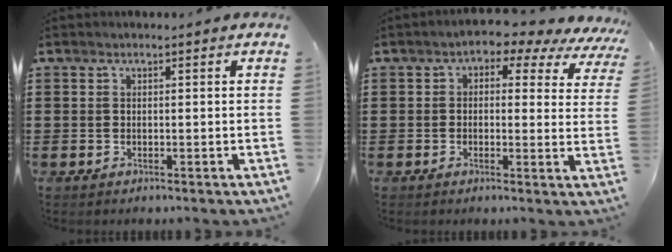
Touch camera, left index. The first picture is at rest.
{"total": 2.3, "force": [1.1, 1.4, 1.4], "torque": [-0.031, -0.014, 0.007]}